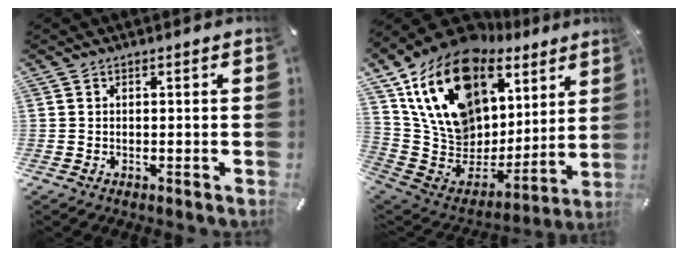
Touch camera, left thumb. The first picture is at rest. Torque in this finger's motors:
{"motor_torque": [3.94, 1.07, 1.59, -1.18, 1.05]}